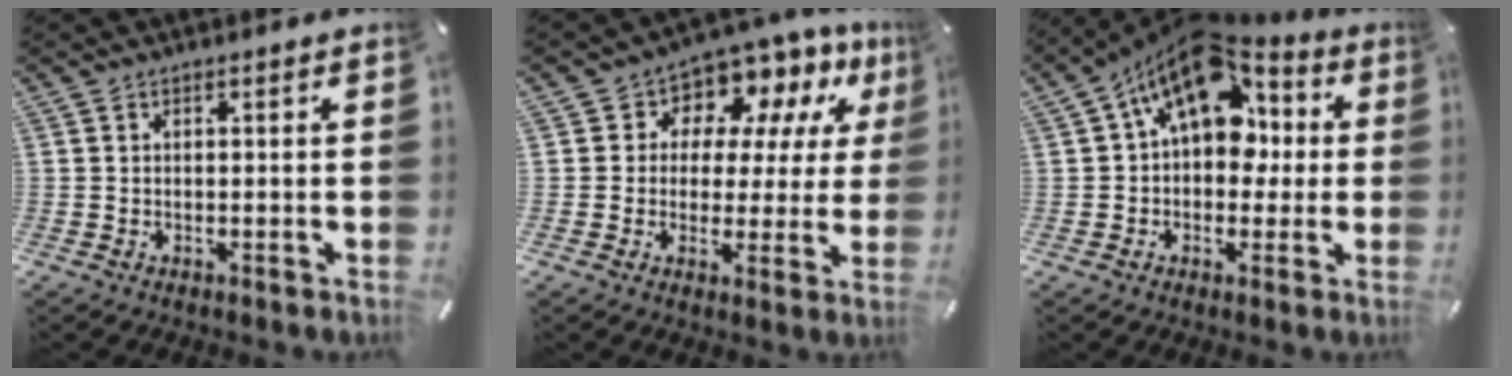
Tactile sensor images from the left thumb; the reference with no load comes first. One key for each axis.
{"total": 8.4, "fx": 5.5, "fy": 5.9, "fz": 2.4, "tx": -0.050, "ty": -0.059, "tz": 0.100}
{"total": 16.7, "fx": 6.1, "fy": 10.9, "fz": 11.0, "tx": -0.181, "ty": -0.031, "tz": 0.107}